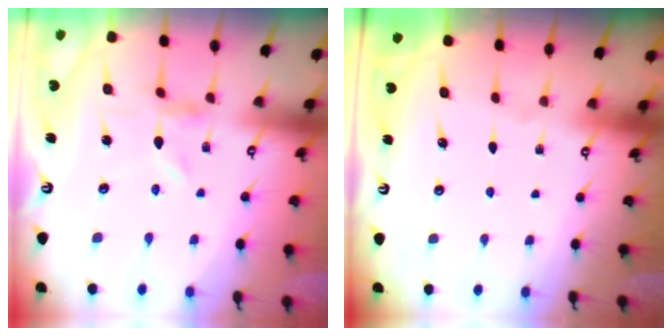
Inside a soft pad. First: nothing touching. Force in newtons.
{"total": 0.0}